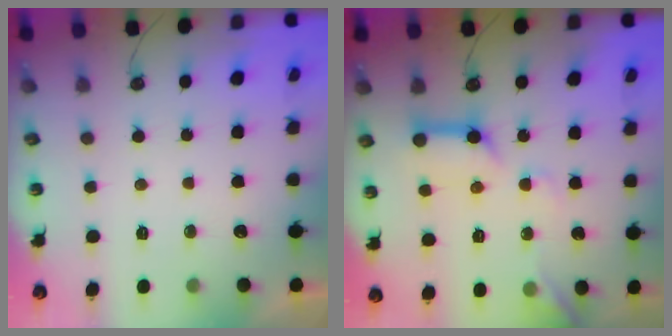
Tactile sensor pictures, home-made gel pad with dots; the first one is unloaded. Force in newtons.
{"total": 12.4, "press": 12.3, "slide": 1.4}